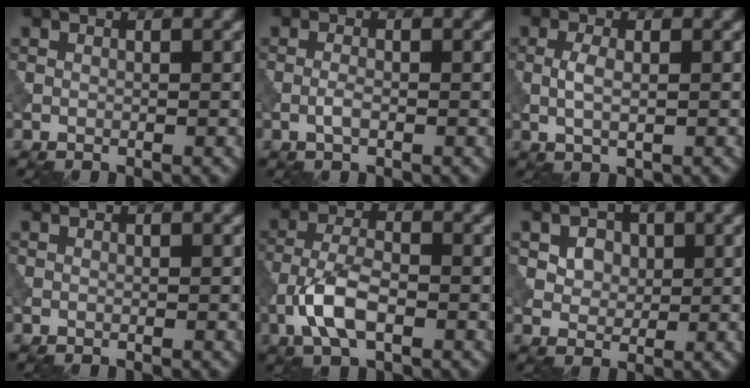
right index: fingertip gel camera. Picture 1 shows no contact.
{"total": 1.1, "force": [-0.5, 0.4, 1.0], "torque": [-0.023, 0.000, -0.012]}
{"total": 2.1, "force": [-0.2, 0.9, 1.9], "torque": [-0.042, -0.001, -0.003]}
{"total": 0.0}
{"total": 4.8, "force": [-2.0, 2.2, 3.8], "torque": [-0.076, 0.004, -0.045]}
{"total": 5.0, "force": [2.2, 3.7, 2.6], "torque": [-0.055, 0.012, 0.030]}